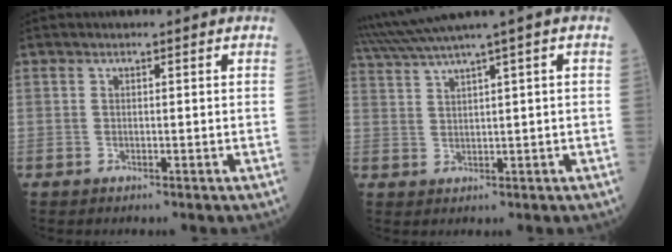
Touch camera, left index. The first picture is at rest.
{"total": 6.6, "force": [5.1, -1.9, 3.8], "torque": [-0.080, 0.019, 0.103]}